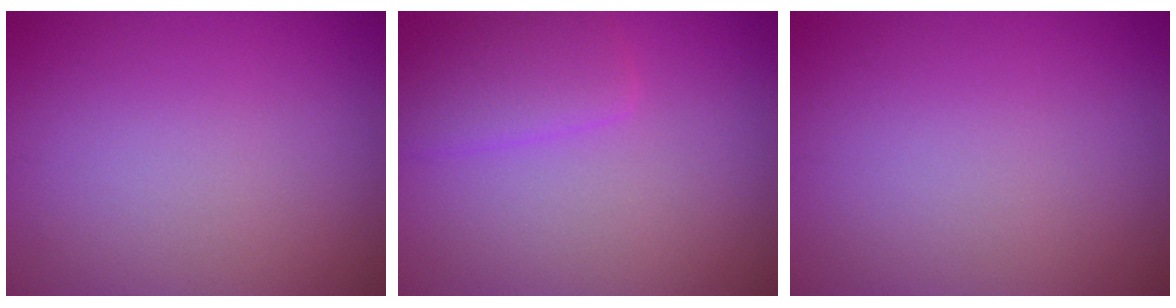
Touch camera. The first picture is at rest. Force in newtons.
{"total": 2.7, "press": 2.7, "slide": 0.0}
{"total": 0.0}